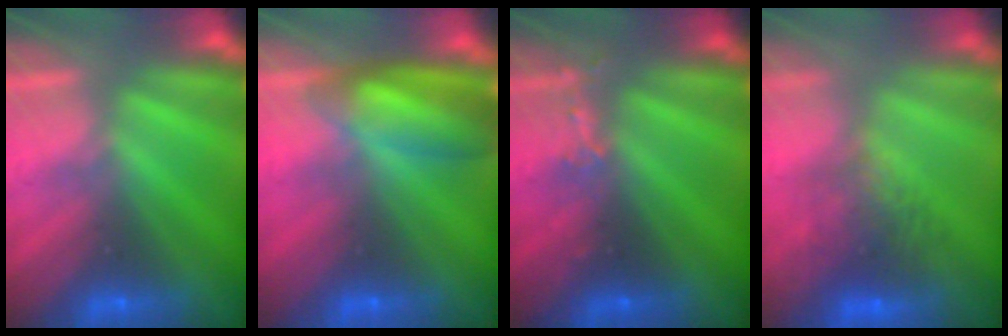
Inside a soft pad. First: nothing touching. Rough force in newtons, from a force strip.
{"total": 6.9}
{"total": 2.6}
{"total": 7.5}